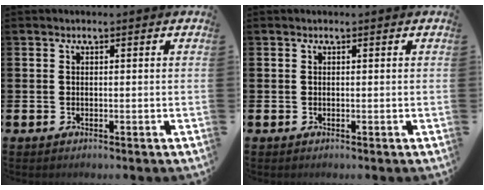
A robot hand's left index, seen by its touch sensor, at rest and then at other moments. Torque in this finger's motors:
{"motor_torque": [0.35, -0.70, -0.02, 0.00]}